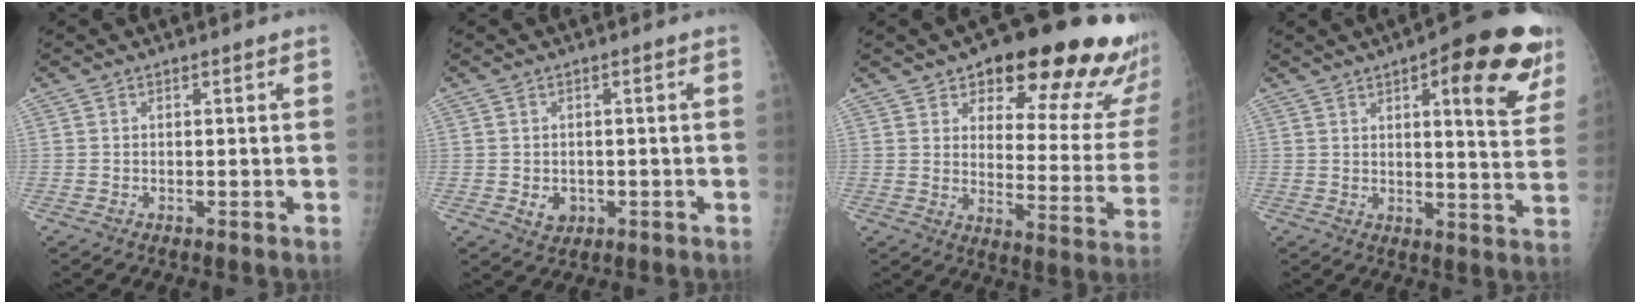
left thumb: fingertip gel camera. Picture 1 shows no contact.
{"total": 3.0, "force": [-0.6, 2.5, 1.5], "torque": [-0.011, 0.000, 0.001]}
{"total": 23.9, "force": [15.9, 8.2, 15.8], "torque": [-0.153, -0.079, 0.202]}
{"total": 18.1, "force": [9.1, 5.4, 14.7], "torque": [-0.146, -0.031, 0.110]}